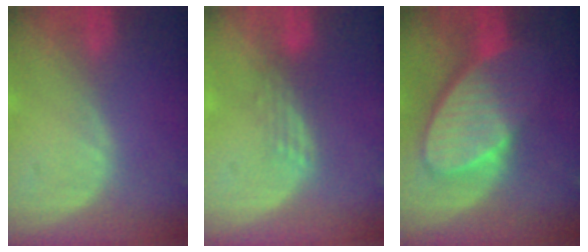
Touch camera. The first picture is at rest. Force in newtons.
{"total": 3.0, "press": 2.5, "slide": 1.7}
{"total": 9.7, "press": 8.6, "slide": 4.6}